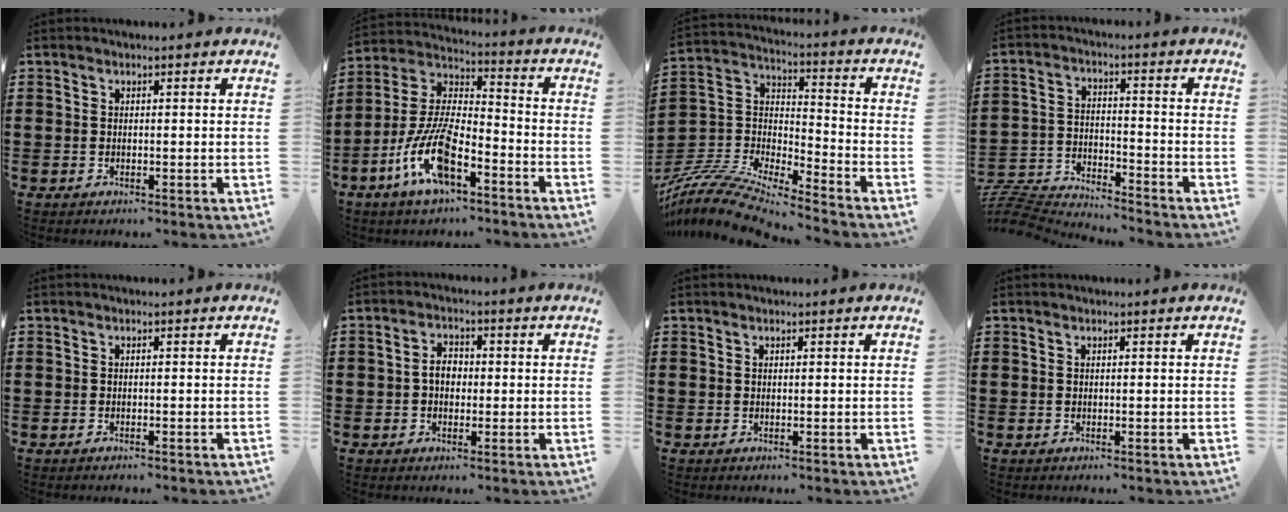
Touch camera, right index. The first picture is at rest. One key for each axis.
{"total": 12.0, "fx": -6.4, "fy": 4.1, "fz": 9.3, "tx": -0.219, "ty": -0.006, "tz": -0.126}
{"total": 10.0, "fx": -9.3, "fy": 1.1, "fz": 3.4, "tx": -0.086, "ty": 0.005, "tz": -0.193}
{"total": 6.5, "fx": -6.5, "fy": 0.4, "fz": 0.5, "tx": -0.031, "ty": -0.001, "tz": -0.136}
{"total": 0.6, "fx": -0.6, "fy": -0.2, "fz": 0.2, "tx": -0.004, "ty": -0.004, "tz": -0.011}
{"total": 3.0, "fx": -0.3, "fy": 2.0, "fz": 2.2, "tx": -0.043, "ty": 0.007, "tz": -0.008}
{"total": 0.0}
{"total": 0.0}